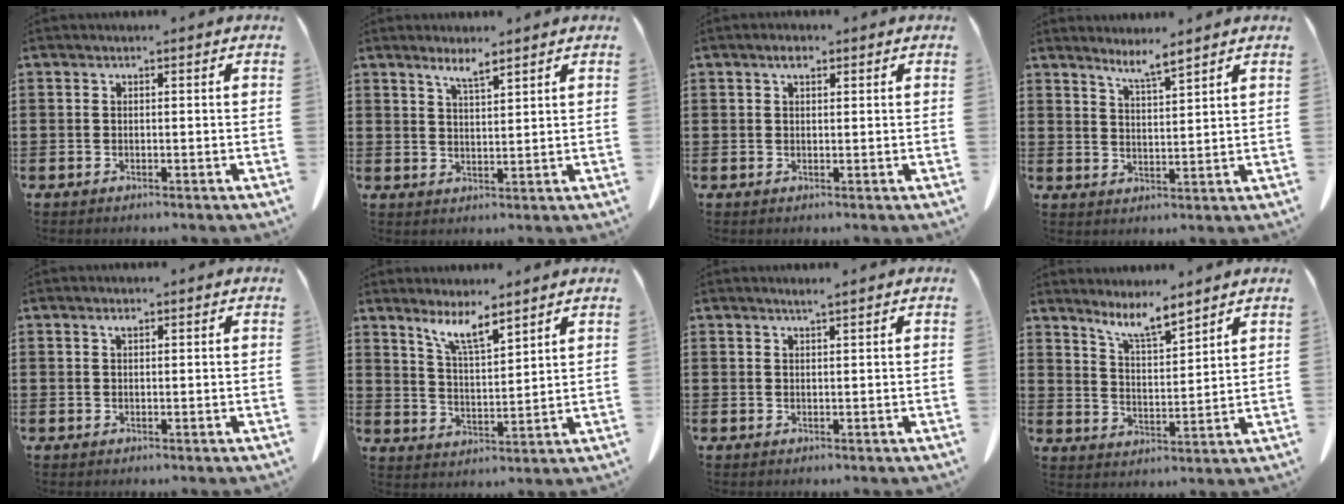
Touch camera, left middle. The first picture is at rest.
{"total": 3.4, "force": [2.8, 0.1, 1.9], "torque": [-0.044, -0.001, 0.049]}
{"total": 1.7, "force": [1.1, 0.6, 1.2], "torque": [-0.018, -0.001, 0.018]}
{"total": 4.3, "force": [3.8, -0.5, 2.0], "torque": [-0.051, -0.013, 0.066]}
{"total": 0.8, "force": [0.5, 0.2, 0.6], "torque": [-0.014, 0.001, 0.009]}
{"total": 6.4, "force": [5.3, 0.5, 3.6], "torque": [-0.086, -0.017, 0.094]}
{"total": 1.1, "force": [0.9, -0.2, 0.6], "torque": [-0.011, -0.001, 0.017]}
{"total": 6.5, "force": [5.8, 0.4, 3.0], "torque": [-0.076, -0.026, 0.102]}